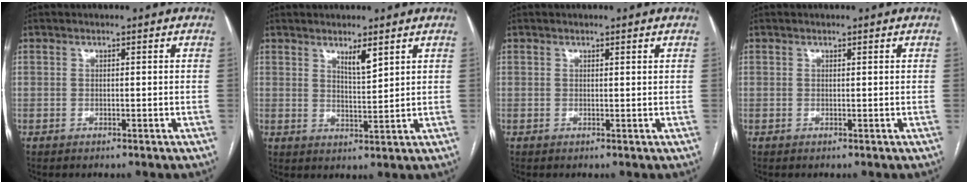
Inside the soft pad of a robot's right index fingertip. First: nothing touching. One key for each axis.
{"total": 3.3, "fx": 2.3, "fy": 0.4, "fz": 2.3, "tx": -0.043, "ty": -0.010, "tz": 0.043}
{"total": 0.6, "fx": 0.5, "fy": 0.0, "fz": 0.3, "tx": -0.004, "ty": 0.001, "tz": 0.008}
{"total": 0.0}